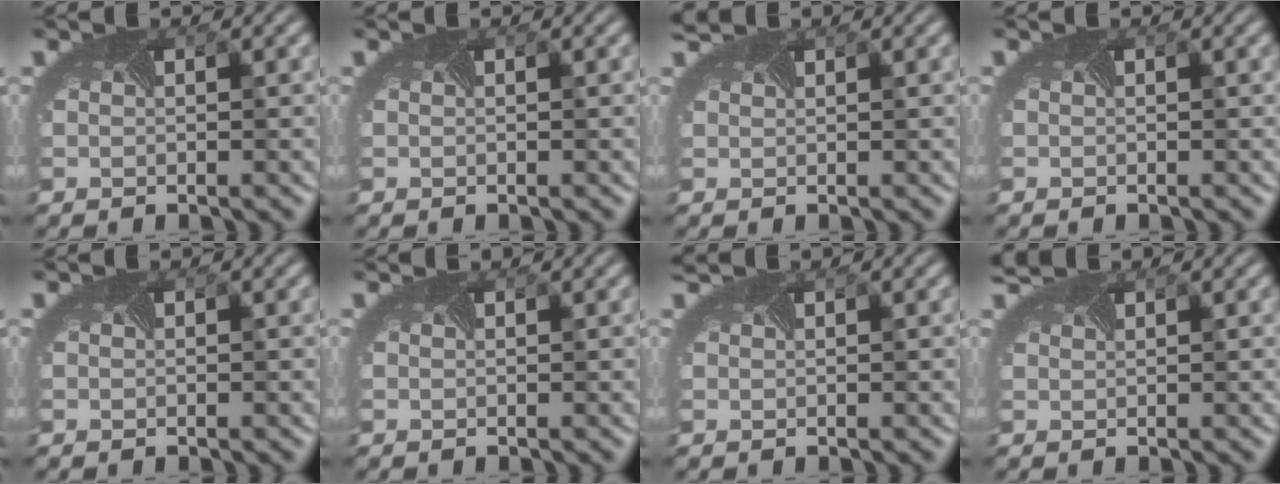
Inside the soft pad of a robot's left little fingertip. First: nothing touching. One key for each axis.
{"total": 0.0}
{"total": 1.4, "fx": 1.4, "fy": -0.3, "fz": 0.1, "tx": -0.007, "ty": 0.003, "tz": 0.020}
{"total": 0.0}
{"total": 0.0}
{"total": 0.7, "fx": 0.7, "fy": -0.3, "fz": -0.2, "tx": -0.001, "ty": -0.002, "tz": 0.009}
{"total": 1.0, "fx": 0.9, "fy": -0.2, "fz": 0.2, "tx": -0.009, "ty": 0.000, "tz": 0.012}
{"total": 1.8, "fx": 1.7, "fy": -0.3, "fz": 0.2, "tx": -0.009, "ty": 0.007, "tz": 0.025}